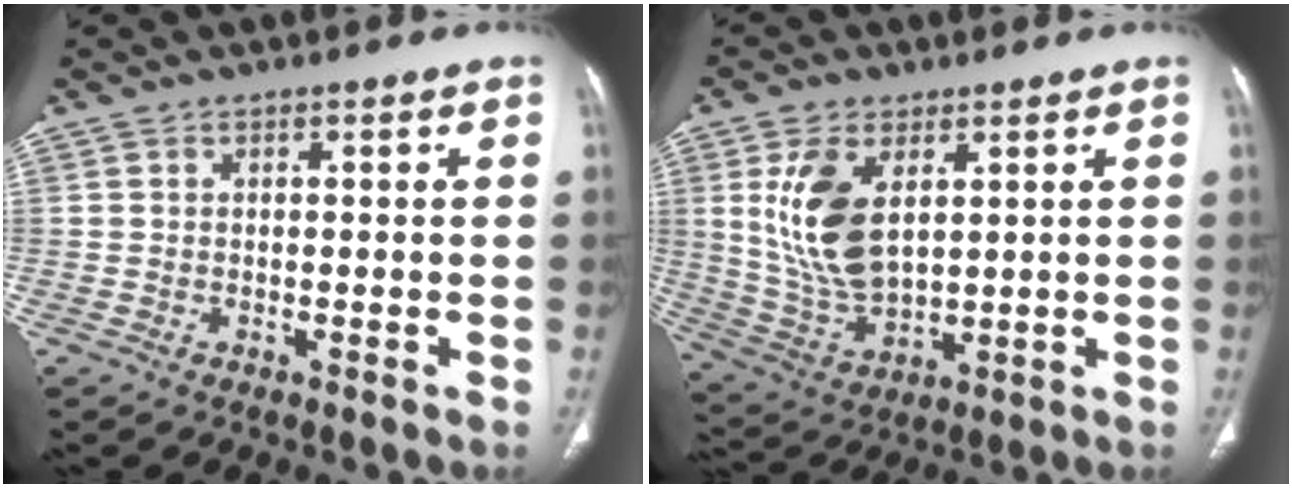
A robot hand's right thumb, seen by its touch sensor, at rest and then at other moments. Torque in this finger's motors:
{"motor_torque": [-0.74, 1.24, 1.00, 0.67, 0.45]}